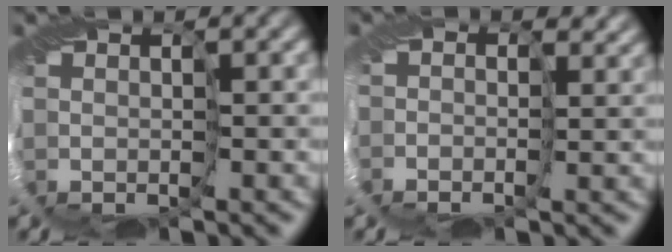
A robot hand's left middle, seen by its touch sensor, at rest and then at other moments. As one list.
[{"total": 2.8, "force": [1.4, 2.2, 1.0], "torque": [-0.024, 0.006, 0.022]}]